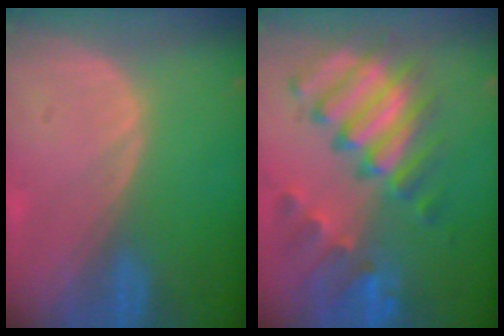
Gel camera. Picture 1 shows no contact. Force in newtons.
{"total": 11.7, "press": 10.0, "slide": 6.0}